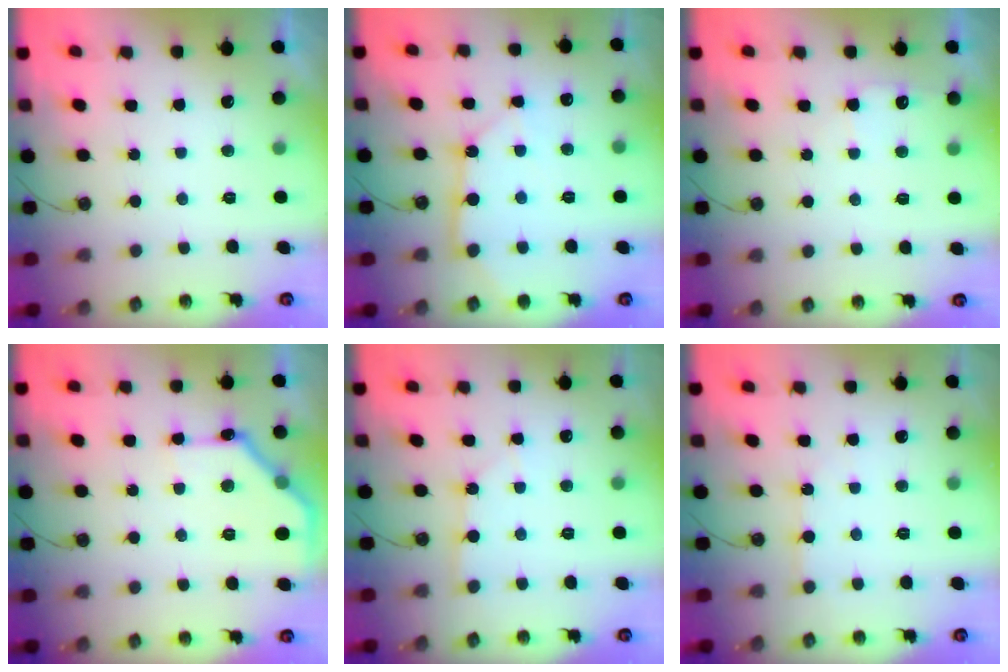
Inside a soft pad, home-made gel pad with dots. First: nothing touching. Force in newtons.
{"total": 11.3, "press": 11.2, "slide": 1.2}
{"total": 6.1, "press": 6.1, "slide": 0.5}
{"total": 14.7, "press": 14.7, "slide": 0.3}
{"total": 1.5, "press": 1.5, "slide": 0.2}
{"total": 5.5, "press": 5.5, "slide": 0.6}